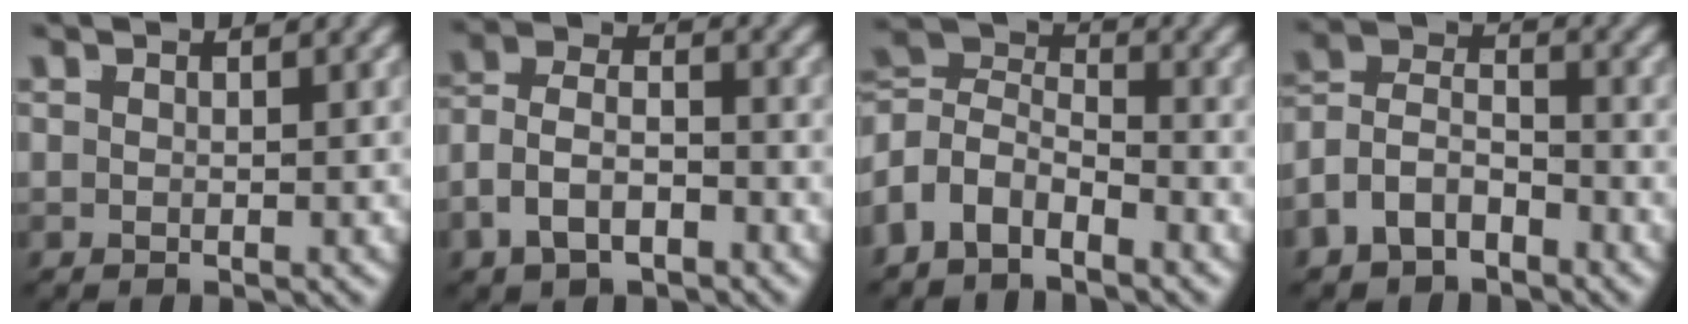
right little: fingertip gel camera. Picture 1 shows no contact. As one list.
[{"total": 6.0, "force": [-2.3, 4.3, 3.5], "torque": [-0.072, -0.022, -0.035]}, {"total": 7.3, "force": [-1.2, 6.5, 3.1], "torque": [-0.083, -0.020, -0.030]}, {"total": 7.6, "force": [-2.9, 6.2, 3.2], "torque": [-0.074, -0.027, -0.053]}]